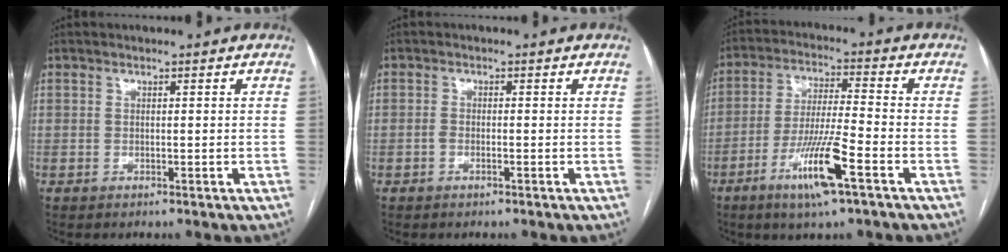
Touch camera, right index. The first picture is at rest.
{"total": 1.0, "force": [-0.5, 0.3, 0.9], "torque": [-0.016, 0.001, -0.008]}
{"total": 11.0, "force": [-5.4, 0.3, 9.6], "torque": [-0.184, -0.014, -0.102]}